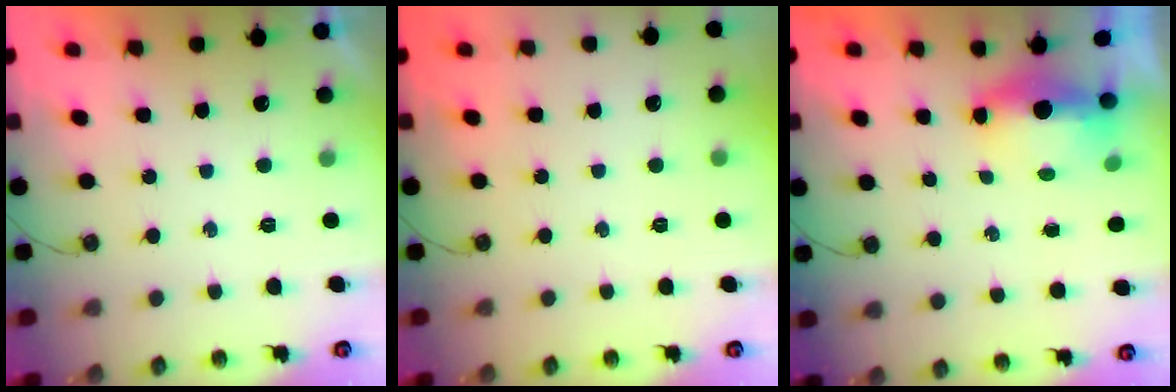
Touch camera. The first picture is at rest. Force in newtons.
{"total": 0.0}
{"total": 14.4, "press": 7.2, "slide": 12.4}